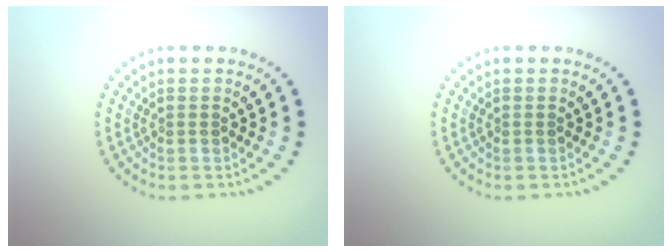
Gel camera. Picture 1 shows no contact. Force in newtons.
{"total": 0.0}